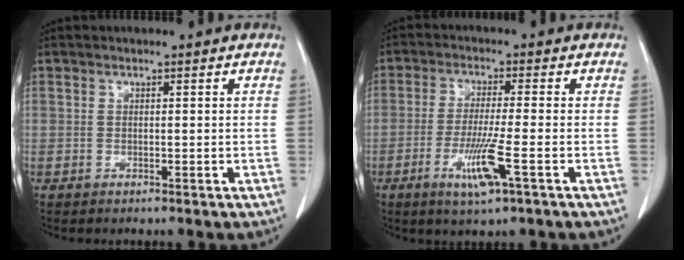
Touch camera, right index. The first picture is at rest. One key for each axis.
{"total": 7.4, "fx": -2.9, "fy": -0.1, "fz": 6.8, "tx": -0.131, "ty": -0.020, "tz": -0.054}